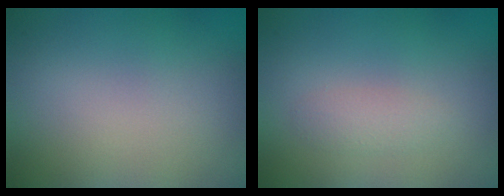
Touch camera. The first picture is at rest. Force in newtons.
{"total": 1.3, "press": 1.3, "slide": 0.0}